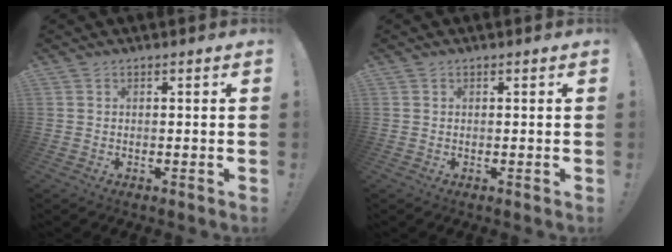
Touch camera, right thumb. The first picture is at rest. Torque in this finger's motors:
{"motor_torque": [-0.41, -0.25, 0.03, 0.31, -0.09]}